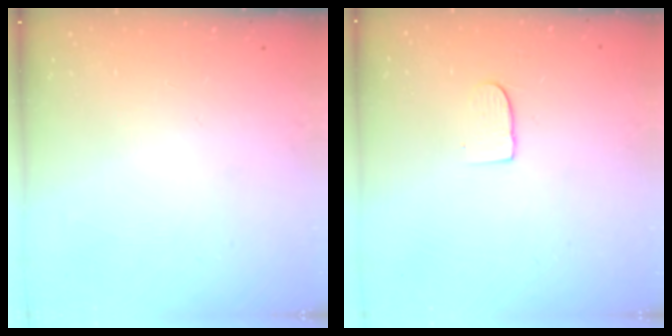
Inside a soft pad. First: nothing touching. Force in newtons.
{"total": 6.8, "press": 6.8, "slide": 0.5}